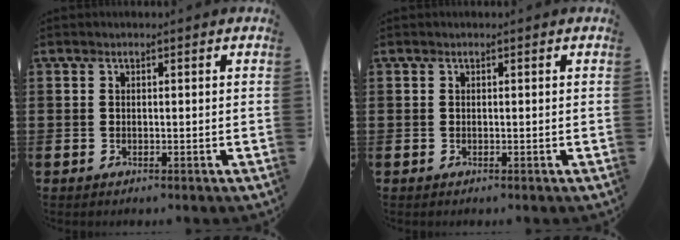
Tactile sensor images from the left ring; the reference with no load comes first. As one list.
[{"total": 0.0}]